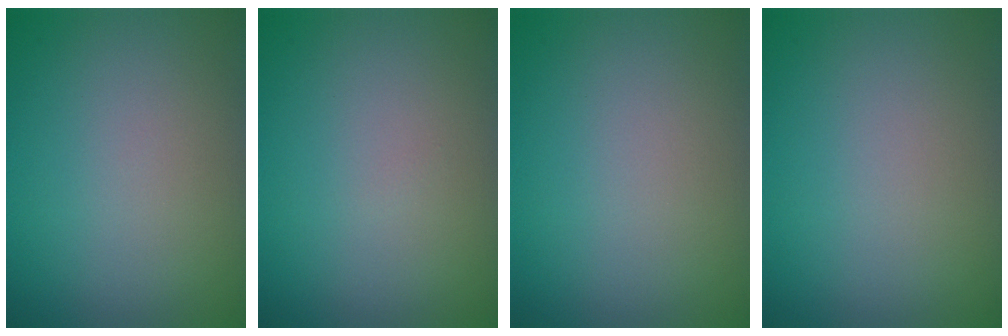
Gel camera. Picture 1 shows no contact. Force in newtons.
{"total": 0.0}
{"total": 0.0}
{"total": 0.0}